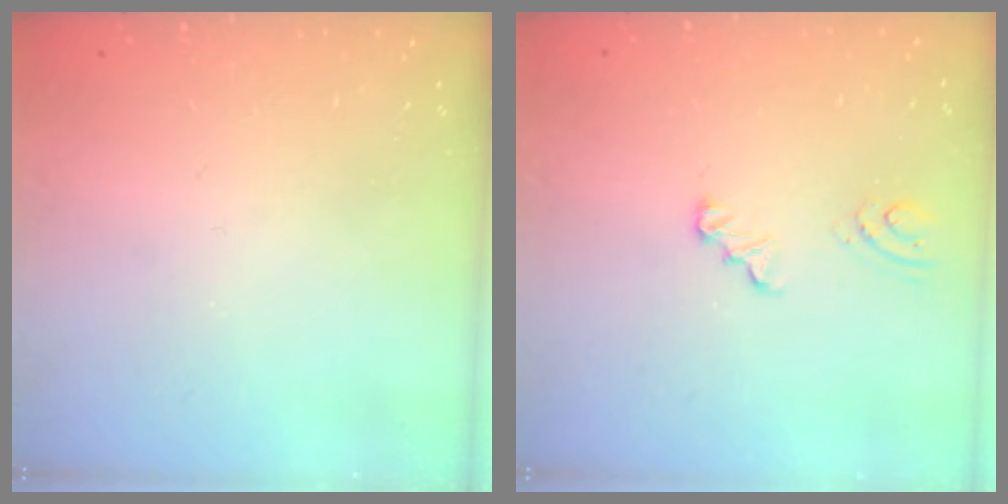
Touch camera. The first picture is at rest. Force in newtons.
{"total": 3.4, "press": 3.4, "slide": 0.4}